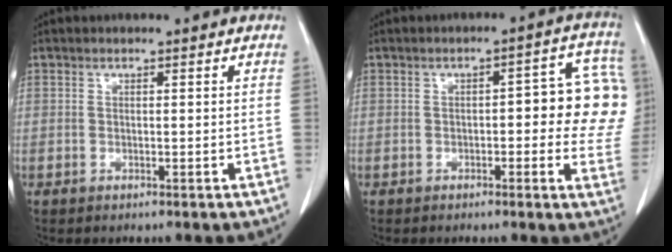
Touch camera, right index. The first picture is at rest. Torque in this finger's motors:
{"motor_torque": [0.29, 0.05, 0.14, 0.04]}